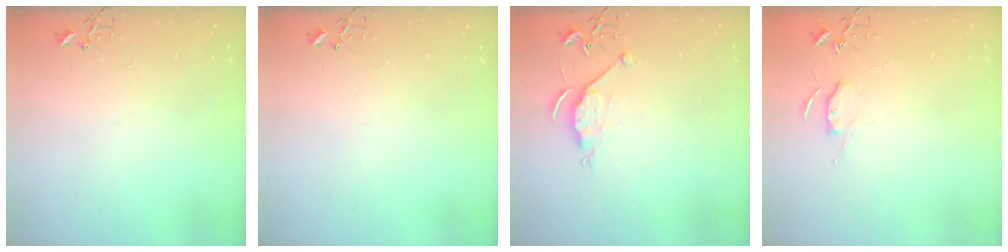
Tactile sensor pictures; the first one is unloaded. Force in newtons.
{"total": 0.0}
{"total": 6.2, "press": 6.2, "slide": 0.5}
{"total": 5.7, "press": 5.7, "slide": 0.6}